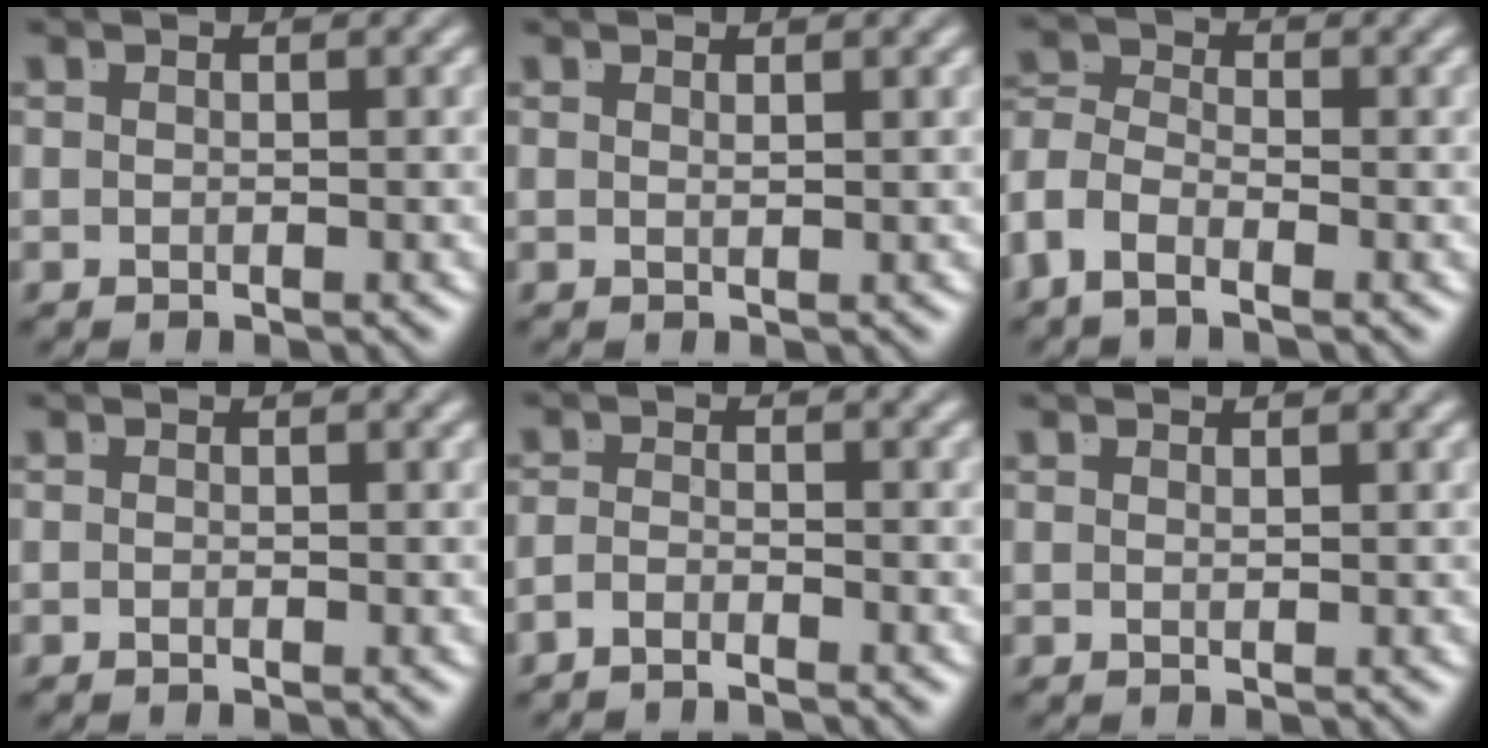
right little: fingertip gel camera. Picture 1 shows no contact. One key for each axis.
{"total": 1.0, "fx": 0.3, "fy": -0.9, "fz": 0.2, "tx": -0.002, "ty": -0.006, "tz": 0.012}
{"total": 4.5, "fx": -1.7, "fy": 3.4, "fz": 2.3, "tx": -0.066, "ty": -0.023, "tz": -0.031}
{"total": 0.6, "fx": -0.3, "fy": -0.5, "fz": 0.0, "tx": 0.005, "ty": -0.002, "tz": -0.004}
{"total": 2.0, "fx": -1.9, "fy": -0.6, "fz": 0.3, "tx": -0.005, "ty": -0.012, "tz": -0.031}
{"total": 0.7, "fx": 0.2, "fy": -0.7, "fz": 0.1, "tx": -0.001, "ty": -0.005, "tz": 0.008}